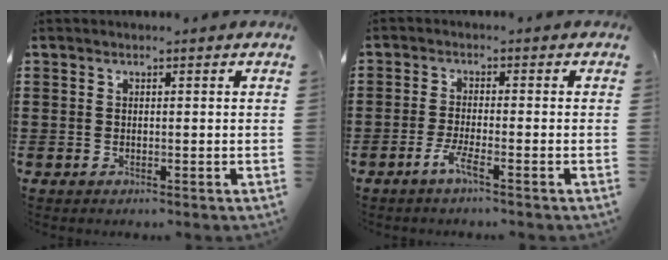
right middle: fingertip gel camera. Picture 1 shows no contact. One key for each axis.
{"total": 3.3, "fx": -2.1, "fy": 0.0, "fz": 2.6, "tx": -0.058, "ty": -0.005, "tz": -0.042}